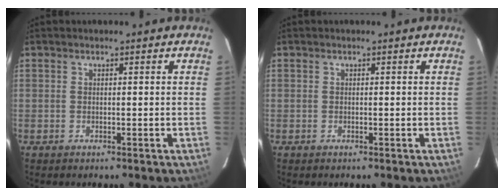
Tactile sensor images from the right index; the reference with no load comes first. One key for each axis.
{"total": 0.0}